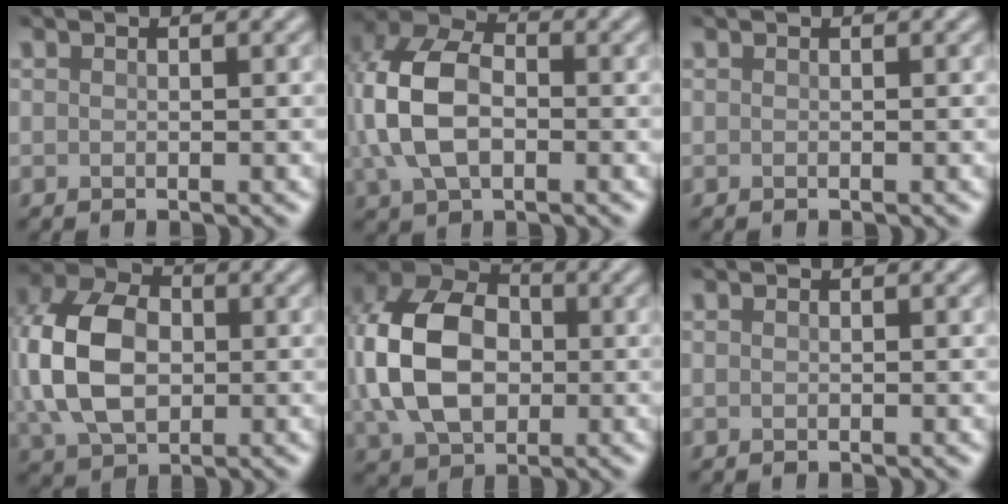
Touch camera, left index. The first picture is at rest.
{"total": 8.6, "force": [0.0, 5.7, 6.4], "torque": [-0.156, 0.009, -0.009]}
{"total": 0.0}
{"total": 10.1, "force": [0.4, 7.1, 7.2], "torque": [-0.169, 0.011, -0.002]}
{"total": 11.8, "force": [0.2, 8.4, 8.2], "torque": [-0.197, 0.007, -0.002]}
{"total": 0.0}